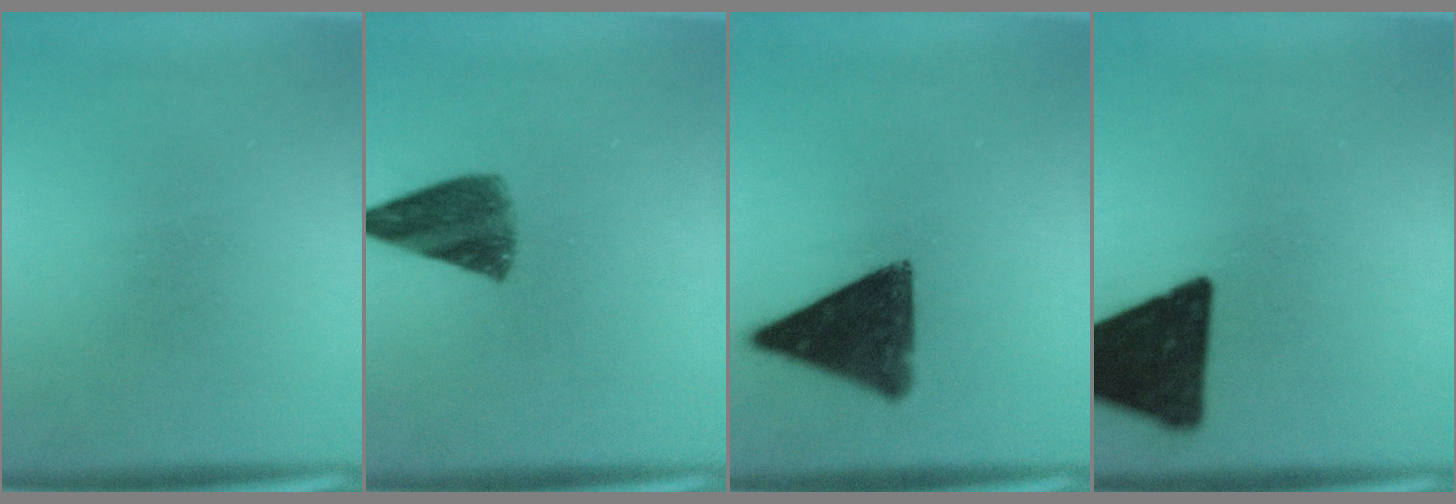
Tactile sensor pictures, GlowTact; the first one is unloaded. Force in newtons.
{"total": 7.6}
{"total": 12.0}
{"total": 18.4}